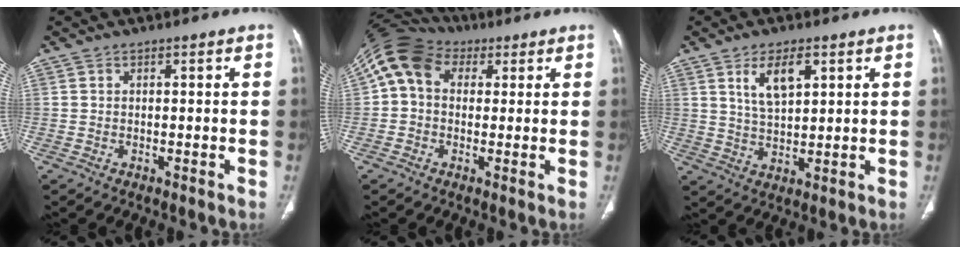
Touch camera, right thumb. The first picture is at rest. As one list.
[{"total": 11.0, "force": [2.8, 8.5, 6.4], "torque": [-0.115, 0.036, 0.042]}, {"total": 7.3, "force": [3.4, 3.1, 5.7], "torque": [-0.096, -0.016, 0.069]}]